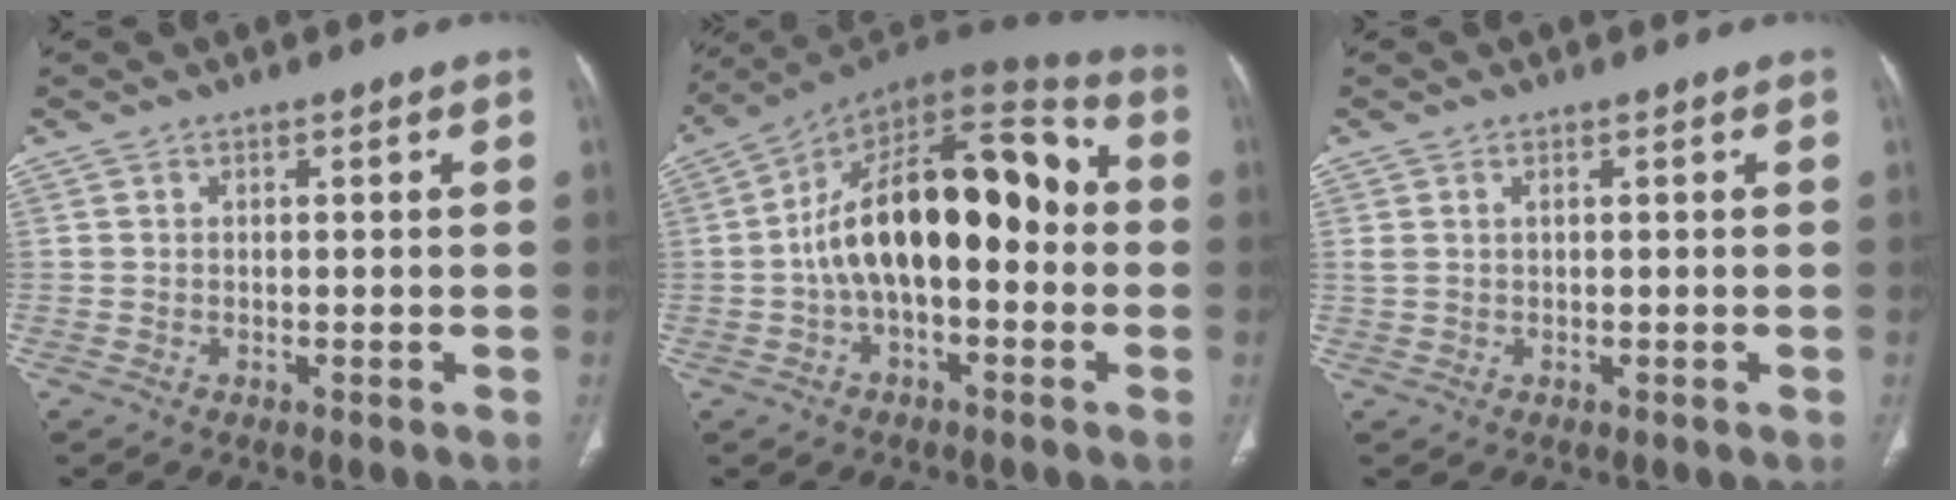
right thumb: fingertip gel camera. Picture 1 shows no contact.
{"total": 21.3, "force": [-0.4, 10.8, 18.4], "torque": [-0.279, 0.054, -0.015]}
{"total": 1.5, "force": [0.6, 0.7, 1.2], "torque": [-0.035, 0.012, 0.020]}